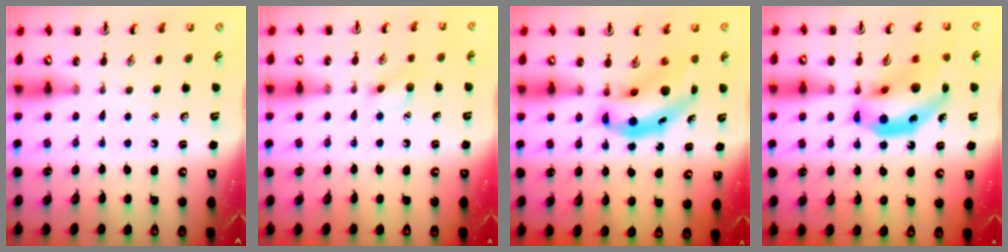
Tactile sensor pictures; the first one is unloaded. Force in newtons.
{"total": 7.2, "press": 7.1, "slide": 1.2}
{"total": 9.1, "press": 8.8, "slide": 2.5}
{"total": 16.4, "press": 15.7, "slide": 4.8}